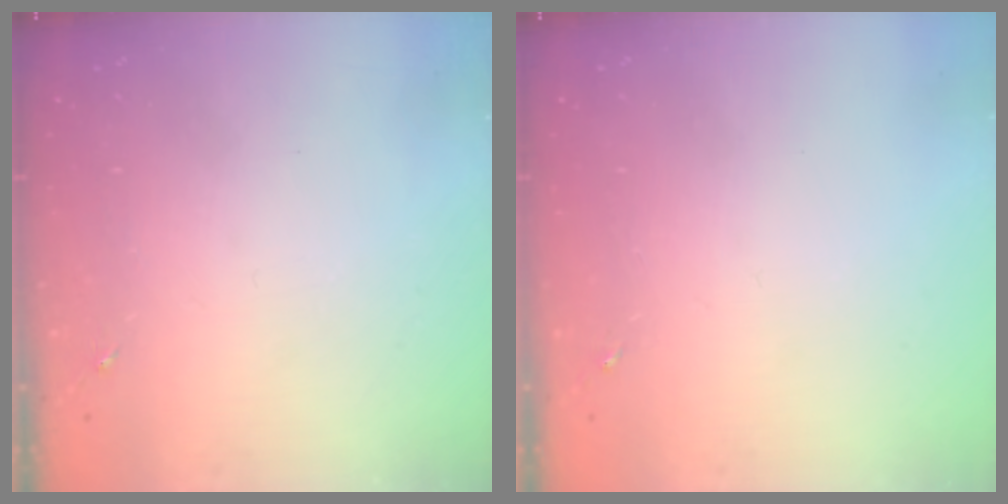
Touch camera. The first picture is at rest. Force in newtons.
{"total": 0.0}